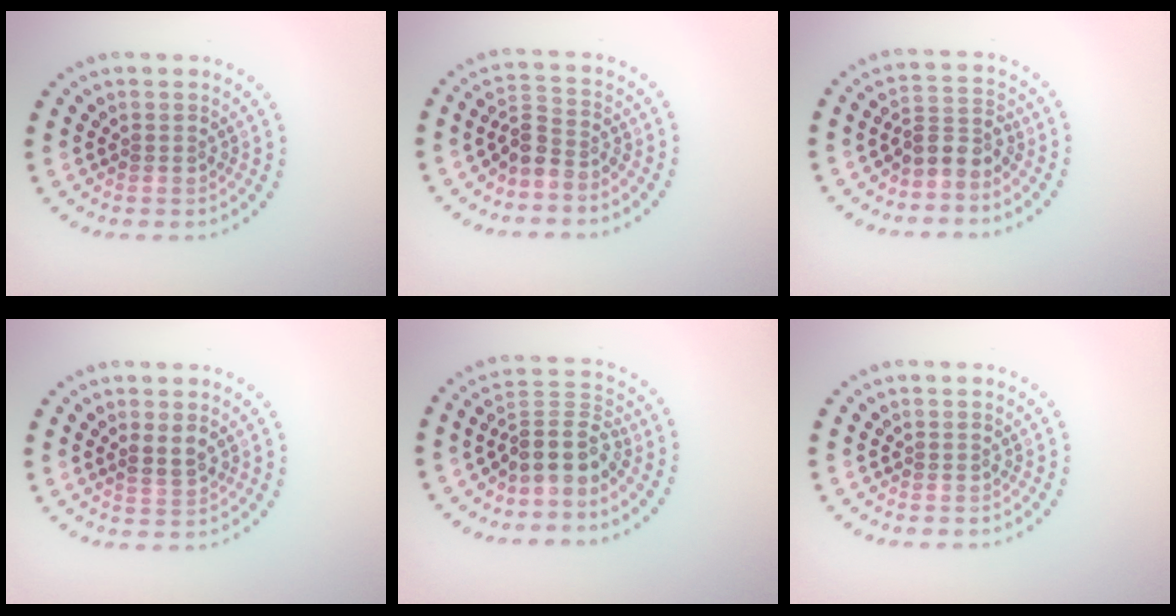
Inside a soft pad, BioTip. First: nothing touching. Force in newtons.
{"total": 2.7, "press": 2.0, "slide": 1.8}
{"total": 2.6, "press": 1.9, "slide": 1.8}
{"total": 1.9, "press": 1.8, "slide": 0.6}
{"total": 3.9, "press": 3.0, "slide": 2.6}
{"total": 0.0}